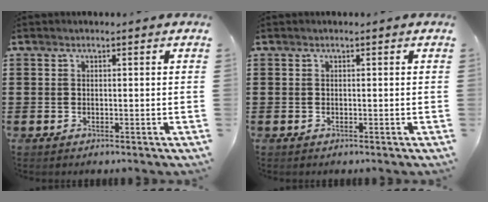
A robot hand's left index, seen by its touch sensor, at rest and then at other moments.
{"total": 0.0}